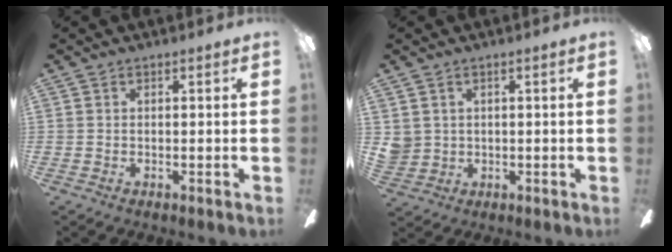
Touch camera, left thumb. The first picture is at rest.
{"total": 3.3, "force": [1.4, 2.9, 0.0], "torque": [-0.012, 0.004, 0.028]}